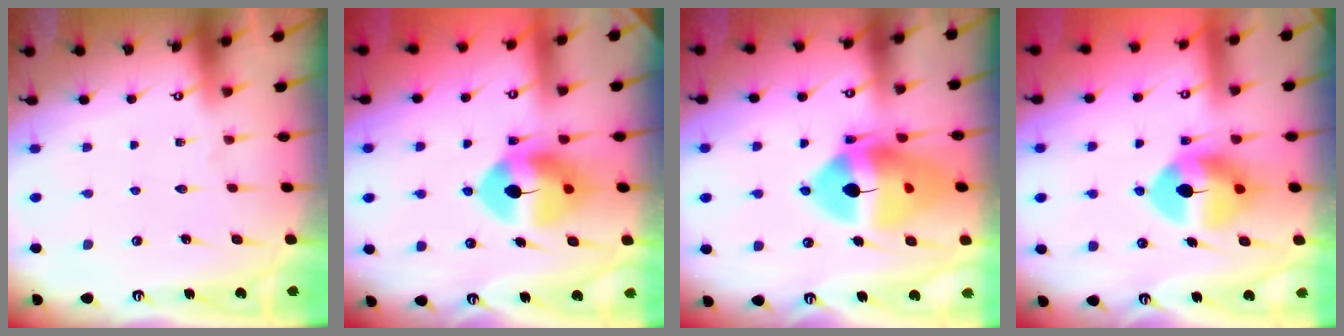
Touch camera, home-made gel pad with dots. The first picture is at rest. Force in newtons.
{"total": 11.2, "press": 11.0, "slide": 1.5}
{"total": 18.1, "press": 18.0, "slide": 2.4}
{"total": 10.4, "press": 10.3, "slide": 1.6}